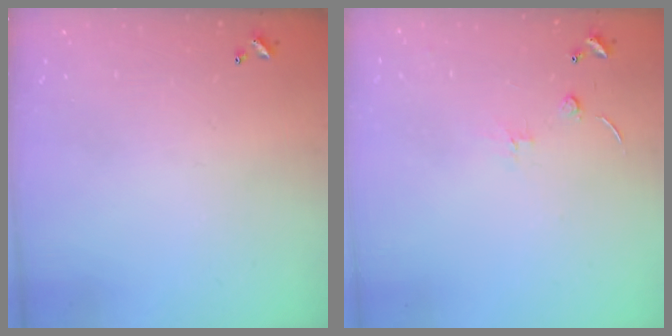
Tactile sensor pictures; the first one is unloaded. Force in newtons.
{"total": 1.3, "press": 1.2, "slide": 0.5}